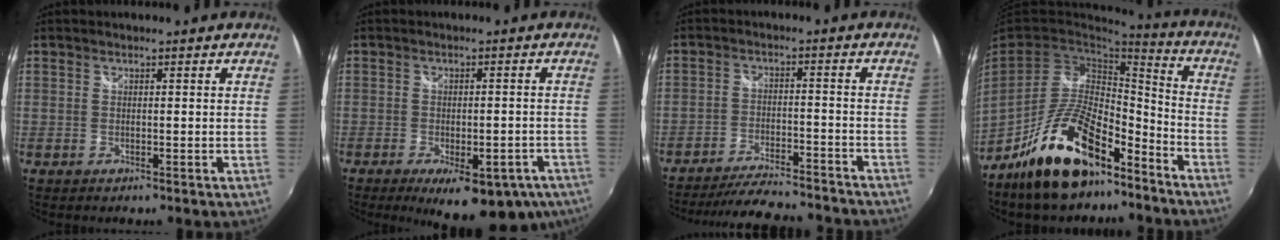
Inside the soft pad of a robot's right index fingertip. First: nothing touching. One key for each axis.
{"total": 15.8, "fx": -10.4, "fy": 5.9, "fz": 10.3, "tx": -0.155, "ty": -0.026, "tz": -0.126}
{"total": 19.3, "fx": -17.5, "fy": 3.6, "fz": 7.3, "tx": -0.150, "ty": -0.008, "tz": -0.238}
{"total": 19.4, "fx": -13.2, "fy": 7.5, "fz": 12.1, "tx": -0.230, "ty": 0.005, "tz": -0.223}